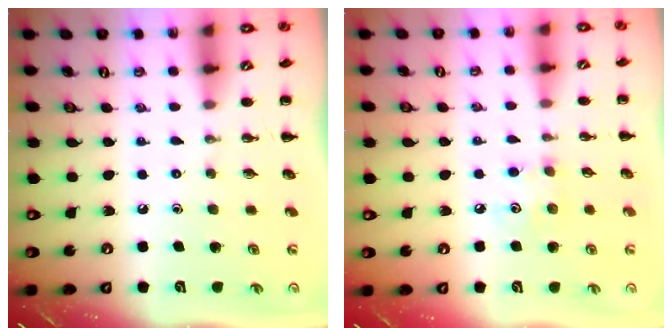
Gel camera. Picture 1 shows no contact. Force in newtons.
{"total": 5.5, "press": 5.4, "slide": 0.9}